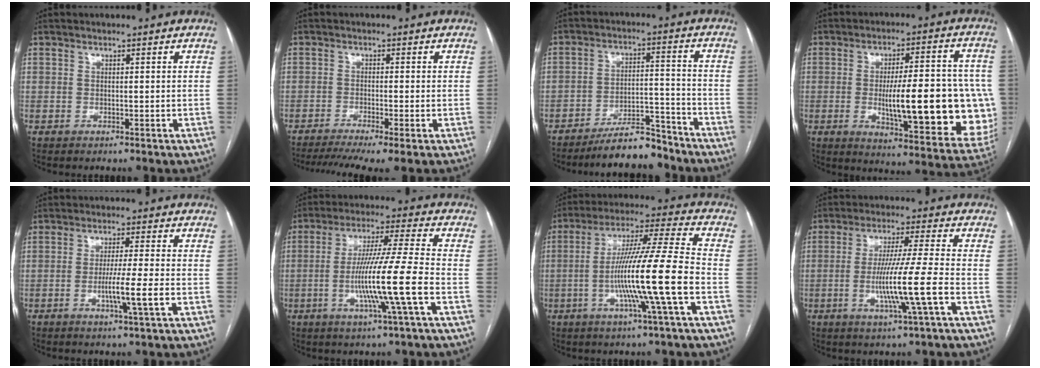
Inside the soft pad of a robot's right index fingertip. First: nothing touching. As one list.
[{"total": 8.2, "force": [-5.9, 0.6, 5.7], "torque": [-0.097, -0.008, -0.096]}, {"total": 9.0, "force": [-8.1, 2.0, 3.2], "torque": [-0.046, 0.018, -0.136]}, {"total": 21.9, "force": [-2.3, 5.0, 21.2], "torque": [-0.229, 0.012, -0.013]}, {"total": 5.9, "force": [-1.7, -0.9, 5.6], "torque": [-0.097, -0.013, -0.033]}, {"total": 12.9, "force": [-3.6, -1.5, 12.3], "torque": [-0.233, -0.008, -0.069]}, {"total": 15.9, "force": [-4.0, -1.5, 15.3], "torque": [-0.275, -0.002, -0.080]}, {"total": 10.3, "force": [-2.9, -1.5, 9.8], "torque": [-0.188, -0.011, -0.053]}]